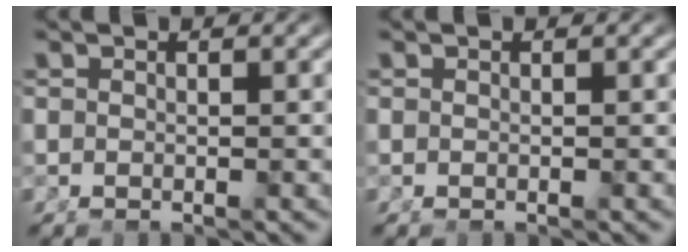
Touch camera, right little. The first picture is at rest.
{"total": 0.0}